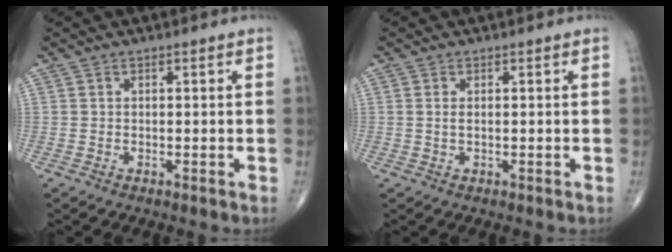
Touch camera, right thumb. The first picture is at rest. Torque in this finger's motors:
{"motor_torque": [-0.50, 0.25, 0.24, 0.22, 0.01]}